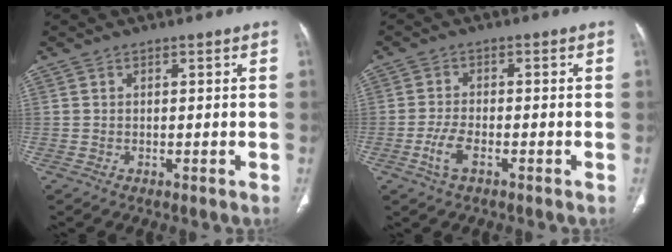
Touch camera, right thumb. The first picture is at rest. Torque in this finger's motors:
{"motor_torque": [0.09, -0.22, 0.54, -0.33, 0.24]}